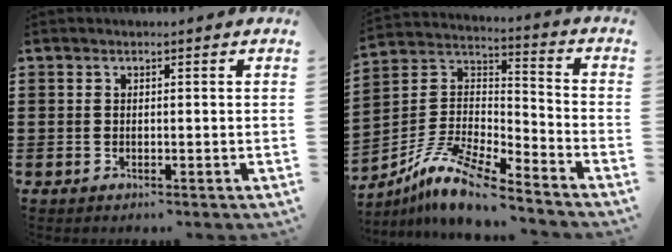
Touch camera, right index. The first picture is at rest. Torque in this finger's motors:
{"motor_torque": [-0.28, 0.25, 0.45, 0.04]}